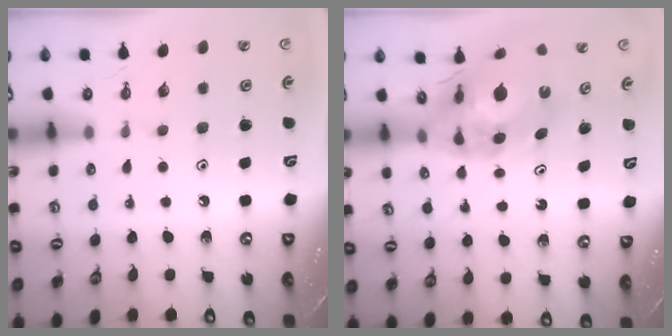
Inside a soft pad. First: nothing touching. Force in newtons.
{"total": 10.9, "press": 10.8, "slide": 1.2}